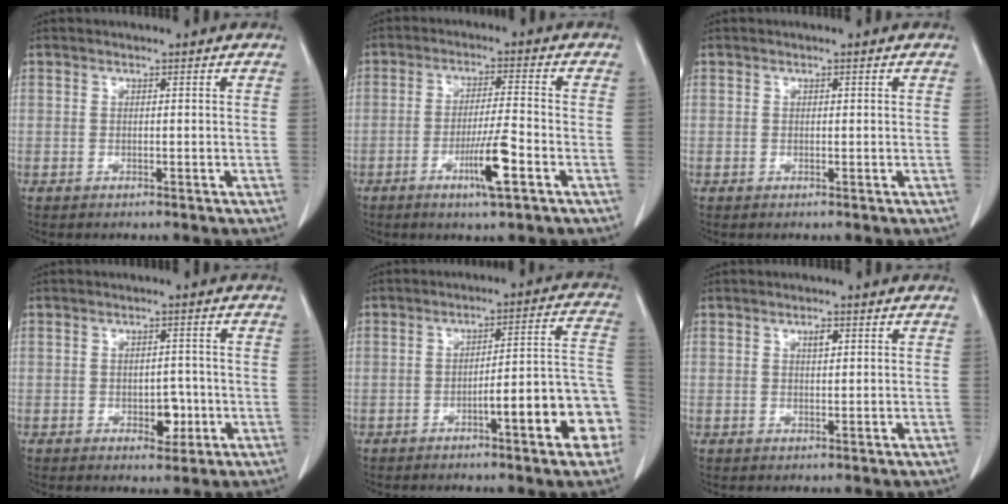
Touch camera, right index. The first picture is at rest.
{"total": 7.1, "force": [-3.2, -0.1, 6.3], "torque": [-0.113, -0.011, -0.057]}
{"total": 0.0}
{"total": 3.4, "force": [-1.0, 2.0, 2.6], "torque": [-0.029, 0.004, -0.007]}
{"total": 11.9, "force": [-4.9, 1.5, 10.8], "torque": [-0.121, 0.033, -0.062]}
{"total": 1.5, "force": [0.7, 0.6, 1.3], "torque": [-0.022, -0.001, 0.011]}